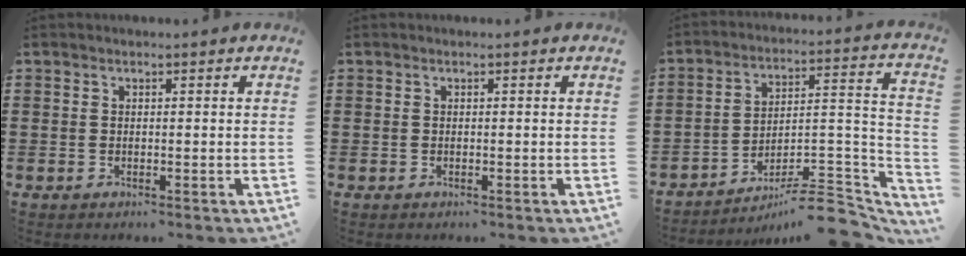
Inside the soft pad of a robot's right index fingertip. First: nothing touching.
{"total": 0.0}
{"total": 8.1, "force": [-6.6, 1.6, 4.5], "torque": [-0.062, 0.008, -0.127]}